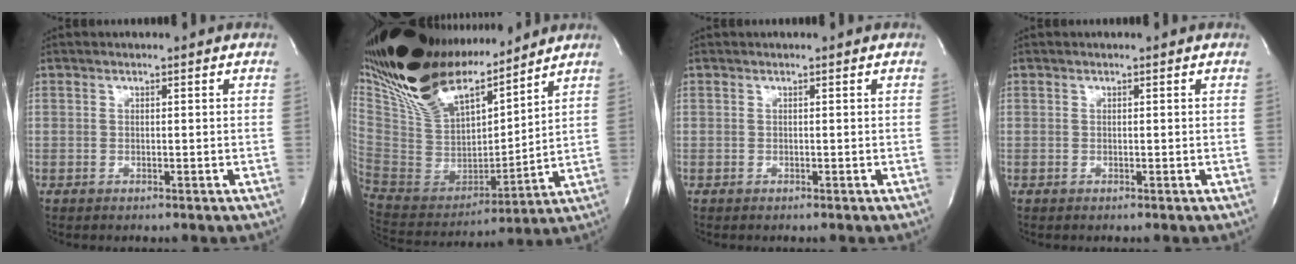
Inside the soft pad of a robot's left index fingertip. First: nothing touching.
{"total": 22.5, "force": [18.4, 6.9, 11.0], "torque": [-0.215, -0.008, 0.338]}
{"total": 0.0}
{"total": 0.0}